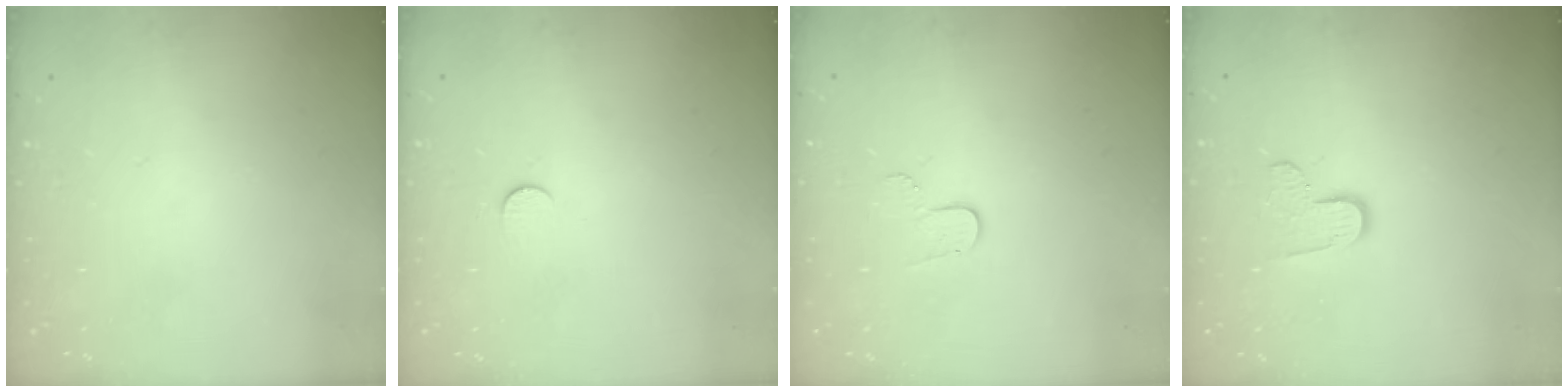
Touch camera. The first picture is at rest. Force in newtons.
{"total": 5.2, "press": 5.2, "slide": 0.5}
{"total": 5.1, "press": 5.1, "slide": 0.5}
{"total": 7.0, "press": 7.0, "slide": 0.3}